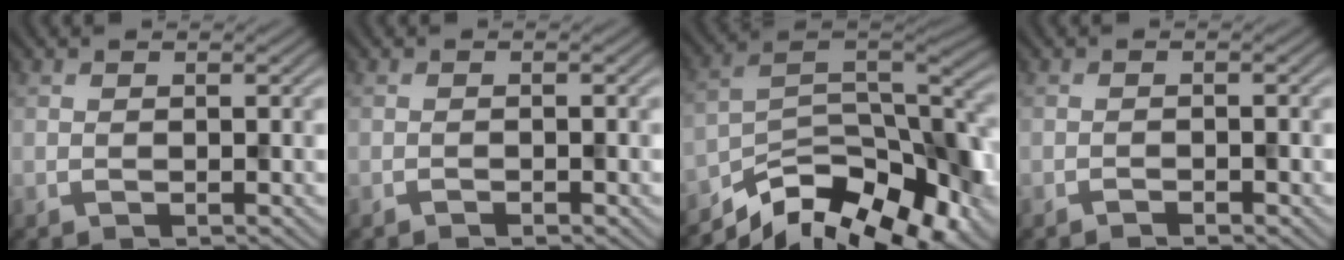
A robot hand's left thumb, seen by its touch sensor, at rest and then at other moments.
{"total": 0.7, "force": [-0.5, 0.1, 0.4], "torque": [-0.005, 0.002, -0.010]}
{"total": 14.0, "force": [-9.5, 5.7, 8.5], "torque": [-0.147, -0.008, -0.164]}
{"total": 1.0, "force": [-0.8, 0.1, 0.6], "torque": [-0.009, 0.002, -0.015]}